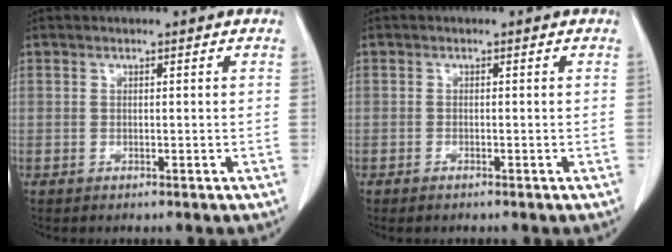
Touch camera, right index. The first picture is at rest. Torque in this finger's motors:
{"motor_torque": [0.20, -0.16, 0.04, 0.03]}